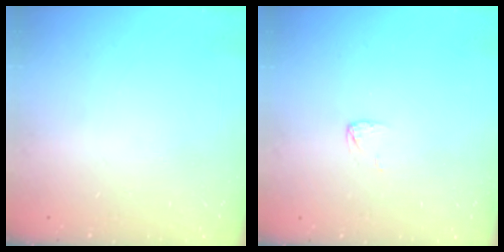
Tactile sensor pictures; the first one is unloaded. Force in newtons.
{"total": 3.0, "press": 3.0, "slide": 0.3}